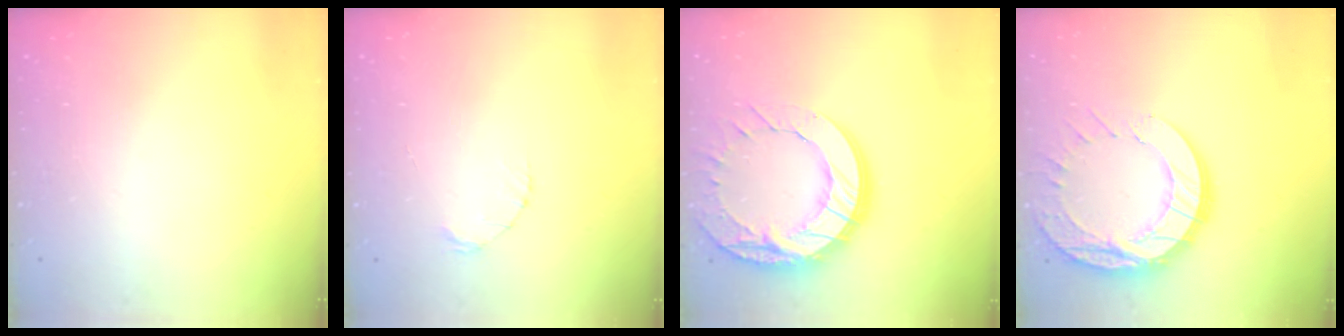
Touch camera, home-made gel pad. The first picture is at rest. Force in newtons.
{"total": 1.4, "press": 1.4, "slide": 0.2}
{"total": 20.9, "press": 20.8, "slide": 1.9}
{"total": 16.0, "press": 15.9, "slide": 1.3}